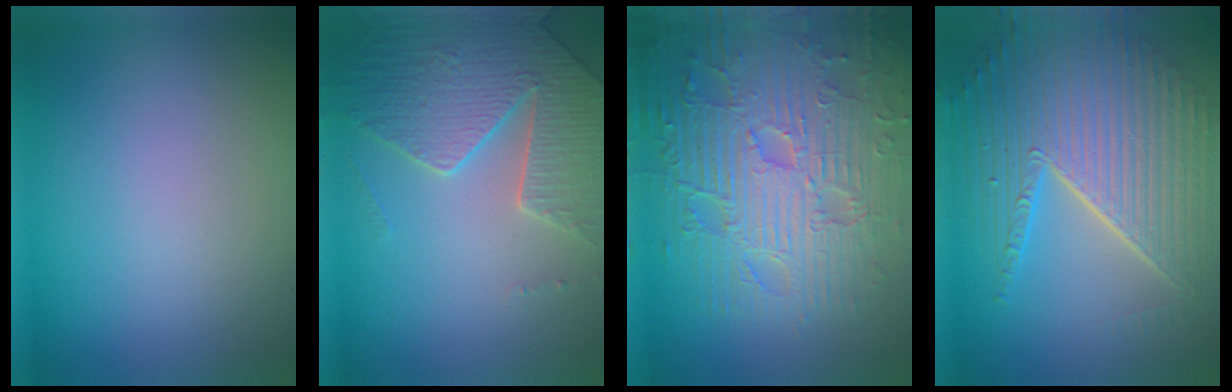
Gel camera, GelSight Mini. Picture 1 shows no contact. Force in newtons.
{"total": 4.8, "press": 4.6, "slide": 1.5}
{"total": 10.5, "press": 7.1, "slide": 7.8}
{"total": 10.2, "press": 6.6, "slide": 7.8}